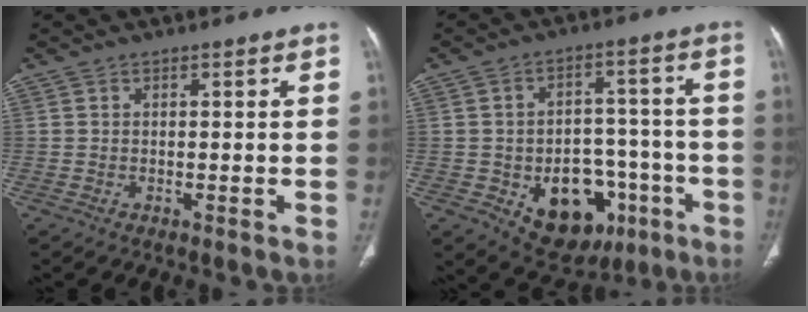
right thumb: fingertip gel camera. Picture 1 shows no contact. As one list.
[{"total": 16.2, "force": [-6.1, 11.3, 9.9], "torque": [-0.093, 0.040, -0.072]}]